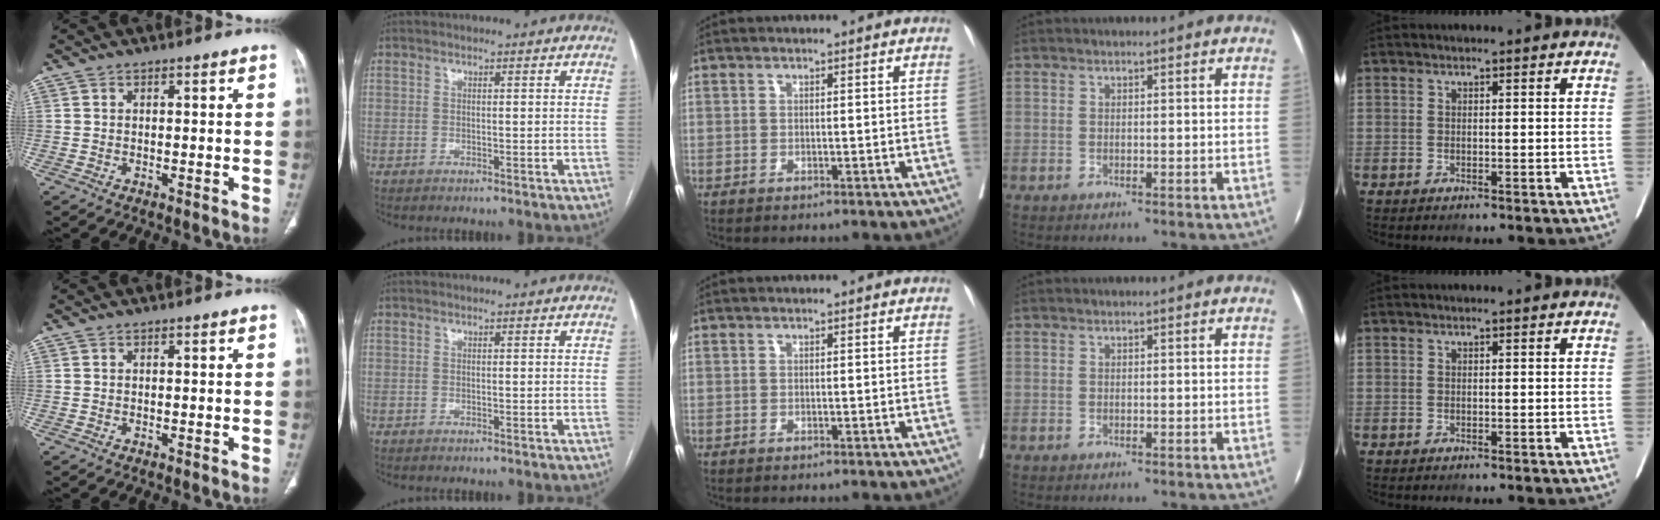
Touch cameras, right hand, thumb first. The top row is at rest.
{}